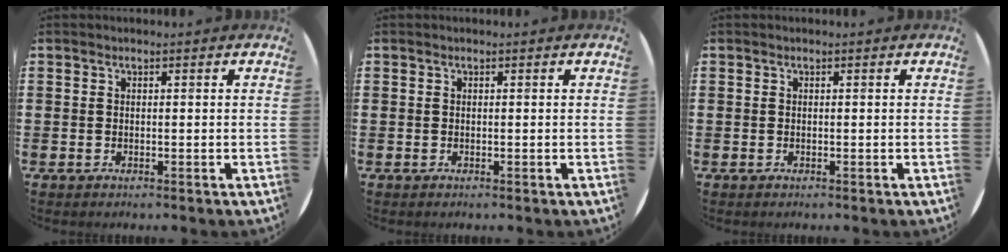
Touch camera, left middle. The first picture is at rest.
{"total": 0.0}
{"total": 0.0}